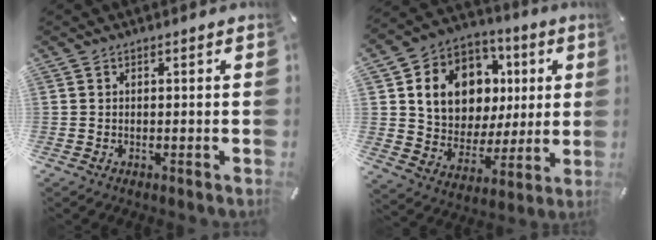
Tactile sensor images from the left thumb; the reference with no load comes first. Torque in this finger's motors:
{"motor_torque": [2.46, 2.55, 1.09, 0.39, 0.23]}